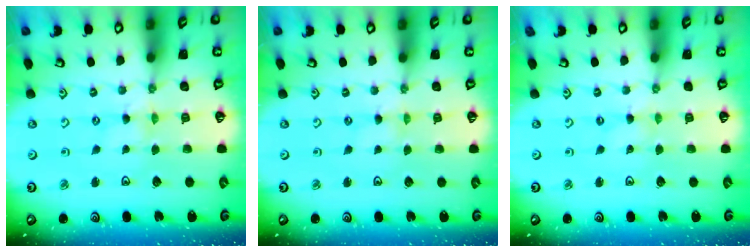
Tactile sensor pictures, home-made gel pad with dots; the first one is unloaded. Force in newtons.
{"total": 0.0}
{"total": 0.0}